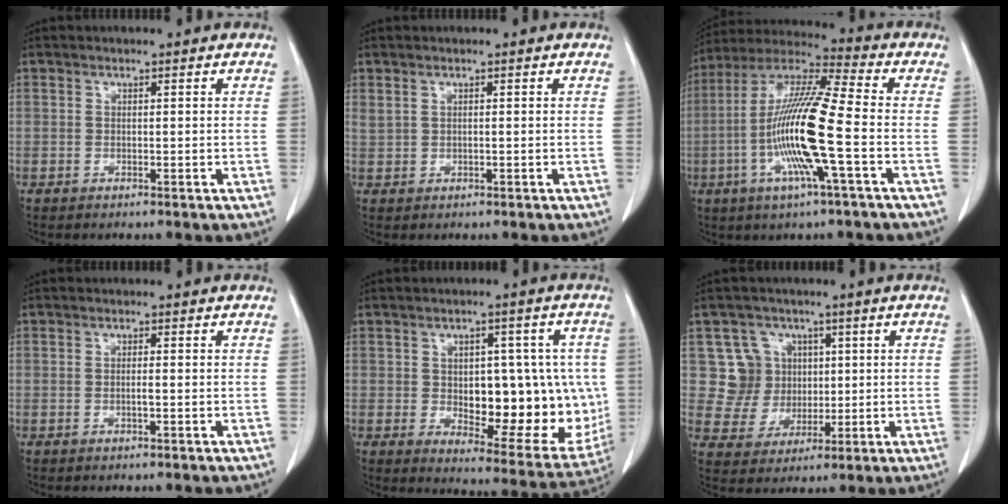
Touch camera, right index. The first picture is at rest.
{"total": 1.3, "force": [0.6, 0.5, 1.1], "torque": [-0.034, 0.010, 0.020]}
{"total": 16.0, "force": [-3.5, 0.3, 15.6], "torque": [-0.312, -0.006, -0.077]}
{"total": 1.2, "force": [-0.3, 0.1, 1.2], "torque": [-0.023, -0.001, -0.004]}
{"total": 17.6, "force": [-0.7, 8.5, 15.4], "torque": [-0.188, 0.010, 0.018]}
{"total": 7.6, "force": [2.0, 7.3, 0.3], "torque": [-0.002, 0.019, 0.043]}